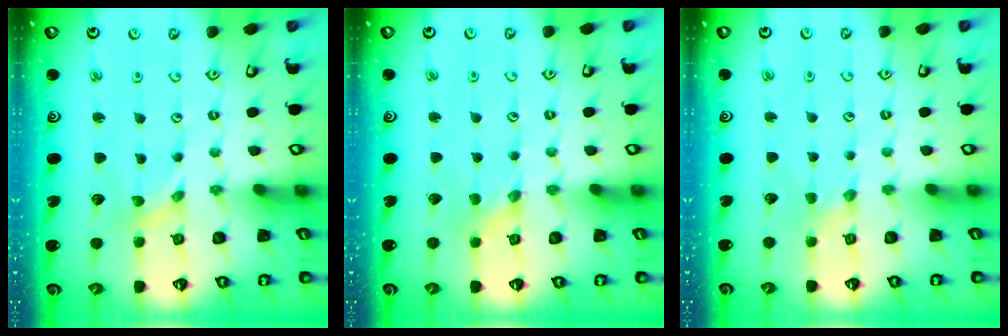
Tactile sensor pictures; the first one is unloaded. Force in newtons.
{"total": 0.0}
{"total": 0.0}